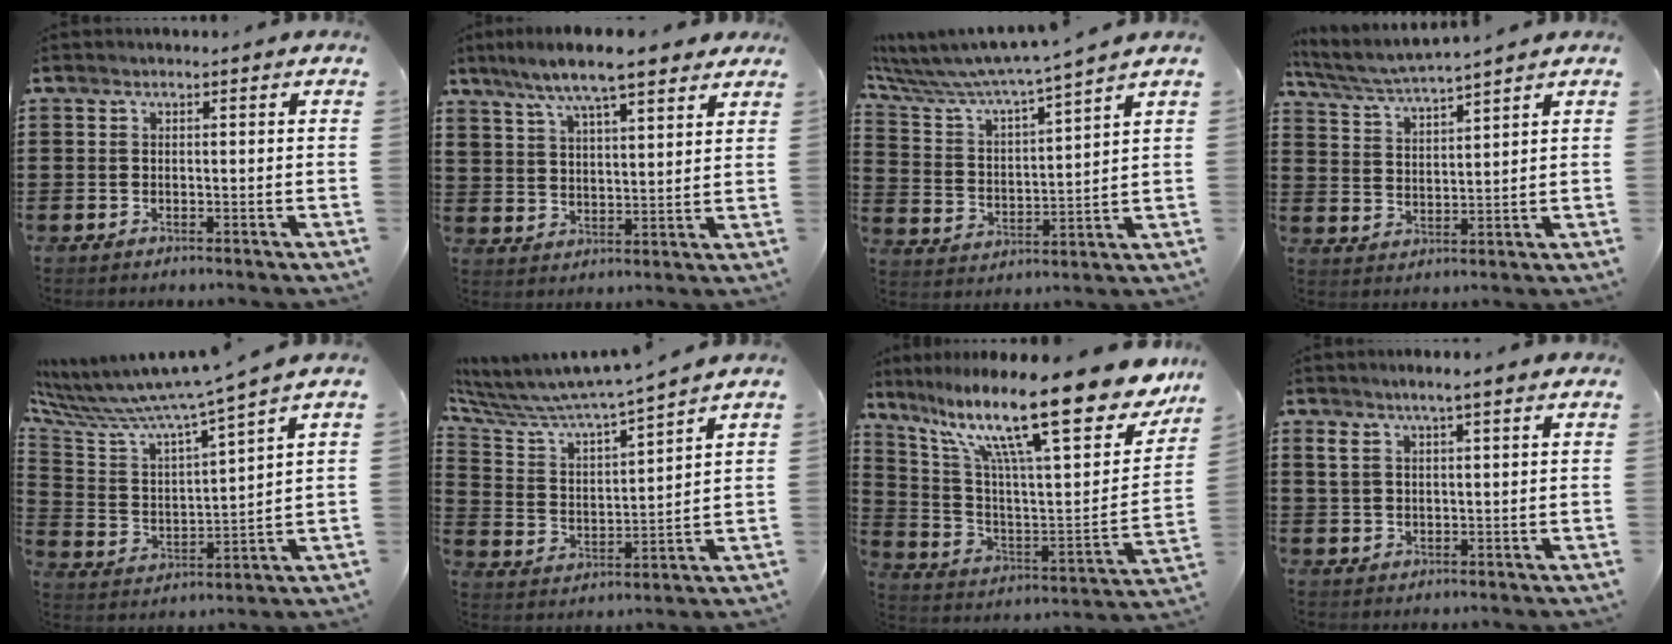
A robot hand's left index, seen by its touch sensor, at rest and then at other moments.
{"total": 8.5, "force": [7.0, 1.3, 4.6], "torque": [-0.110, -0.014, 0.125]}
{"total": 6.1, "force": [5.7, -0.4, 2.0], "torque": [-0.068, -0.044, 0.090]}
{"total": 4.2, "force": [4.0, -0.5, 1.4], "torque": [-0.044, -0.024, 0.067]}
{"total": 6.7, "force": [5.9, -0.6, 3.0], "torque": [-0.093, -0.059, 0.086]}
{"total": 7.0, "force": [6.8, 0.1, 1.8], "torque": [-0.072, -0.057, 0.111]}
{"total": 19.1, "force": [12.8, 3.3, 13.8], "torque": [-0.255, -0.084, 0.199]}
{"total": 3.4, "force": [2.3, 0.8, 2.4], "torque": [-0.052, 0.004, 0.040]}